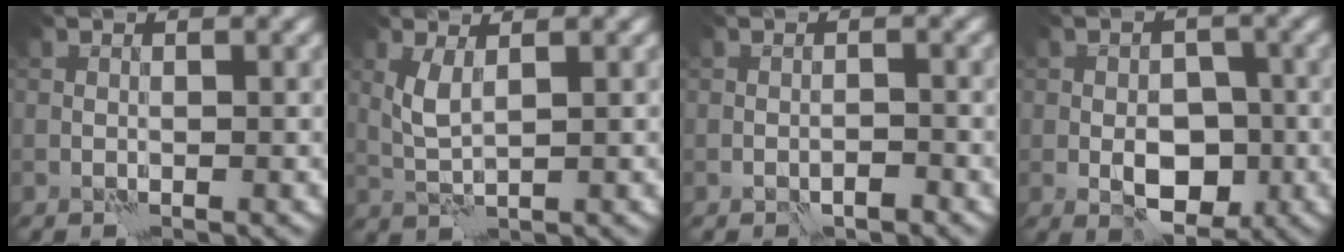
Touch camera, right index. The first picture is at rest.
{"total": 2.1, "force": [0.8, 0.5, 1.9], "torque": [-0.051, 0.003, 0.019]}
{"total": 1.3, "force": [-1.0, 0.4, 0.6], "torque": [-0.008, 0.006, -0.017]}
{"total": 5.2, "force": [-1.7, 3.2, 3.7], "torque": [-0.047, -0.002, -0.030]}